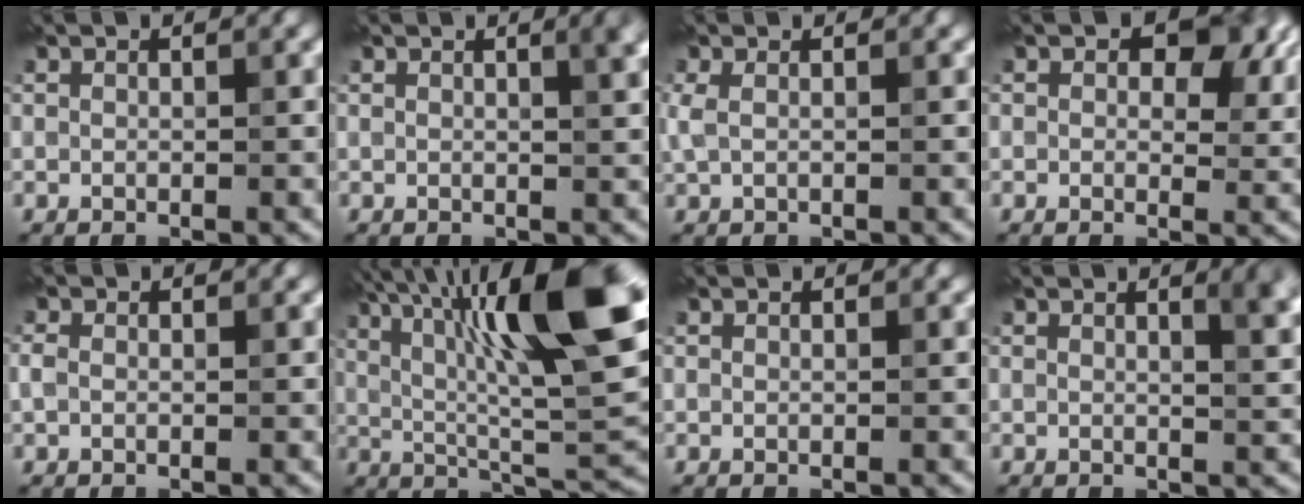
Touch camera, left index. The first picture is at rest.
{"total": 2.0, "force": [0.6, 0.4, 1.9], "torque": [-0.018, 0.004, 0.004]}
{"total": 1.6, "force": [0.4, 1.0, 1.3], "torque": [-0.034, 0.006, 0.002]}
{"total": 6.5, "force": [2.0, 4.1, 4.6], "torque": [-0.048, 0.001, 0.022]}
{"total": 1.1, "force": [-0.1, 0.9, 0.6], "torque": [-0.015, 0.003, -0.008]}
{"total": 15.2, "force": [5.7, 3.4, 13.7], "torque": [-0.213, 0.014, 0.090]}
{"total": 0.0}
{"total": 3.1, "force": [1.2, 0.9, 2.7], "torque": [-0.022, 0.004, 0.010]}